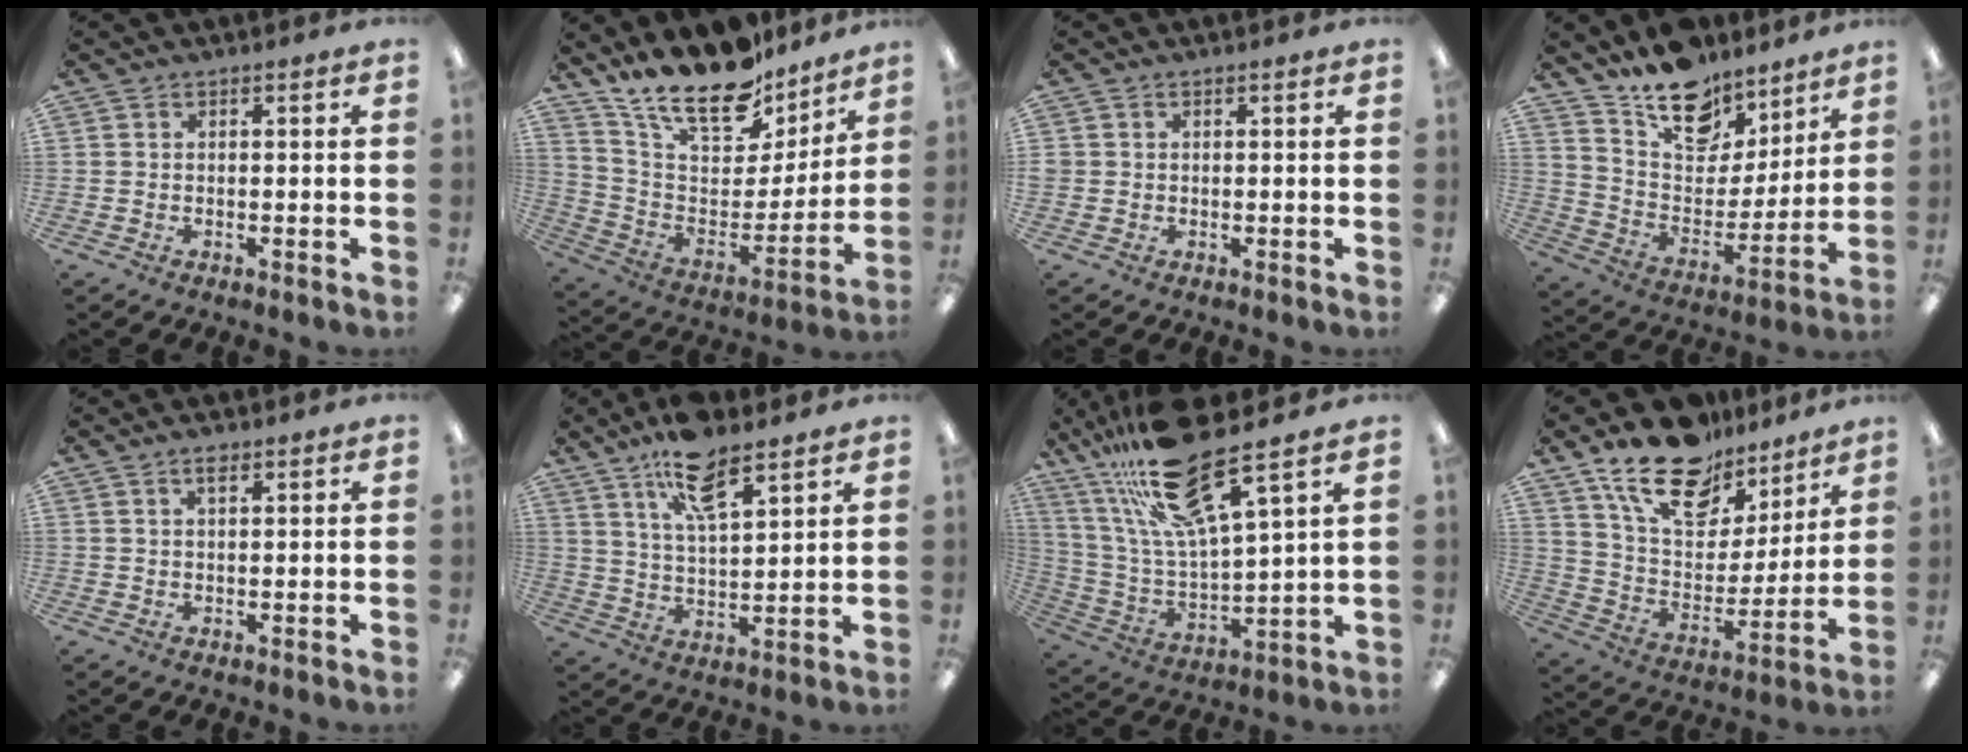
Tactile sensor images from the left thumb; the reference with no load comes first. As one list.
[{"total": 20.8, "force": [17.0, 7.8, 9.1], "torque": [-0.170, -0.123, 0.302]}, {"total": 0.8, "force": [0.1, 0.8, 0.1], "torque": [-0.004, 0.005, 0.001]}, {"total": 16.7, "force": [12.9, 8.8, 5.9], "torque": [-0.103, -0.091, 0.238]}, {"total": 2.2, "force": [1.6, 0.7, 1.4], "torque": [-0.024, -0.001, 0.027]}, {"total": 12.2, "force": [8.5, 4.2, 7.6], "torque": [-0.134, -0.032, 0.151]}, {"total": 23.9, "force": [16.8, 6.0, 15.8], "torque": [-0.312, -0.089, 0.281]}, {"total": 19.6, "force": [14.6, 9.8, 8.5], "torque": [-0.157, -0.092, 0.262]}]